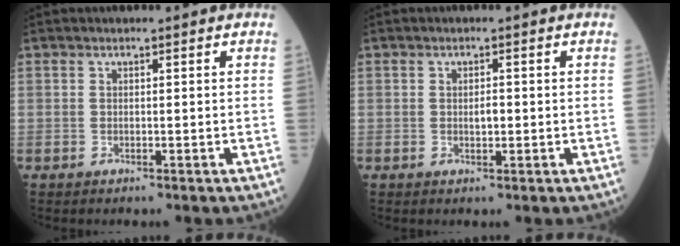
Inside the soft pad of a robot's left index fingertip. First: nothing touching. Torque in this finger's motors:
{"motor_torque": [0.12, 0.14, 0.03, 0.01]}